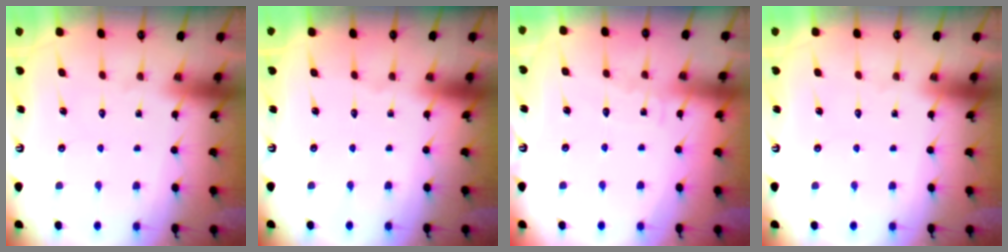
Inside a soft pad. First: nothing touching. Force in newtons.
{"total": 0.0}
{"total": 5.1, "press": 5.1, "slide": 0.3}
{"total": 0.0}